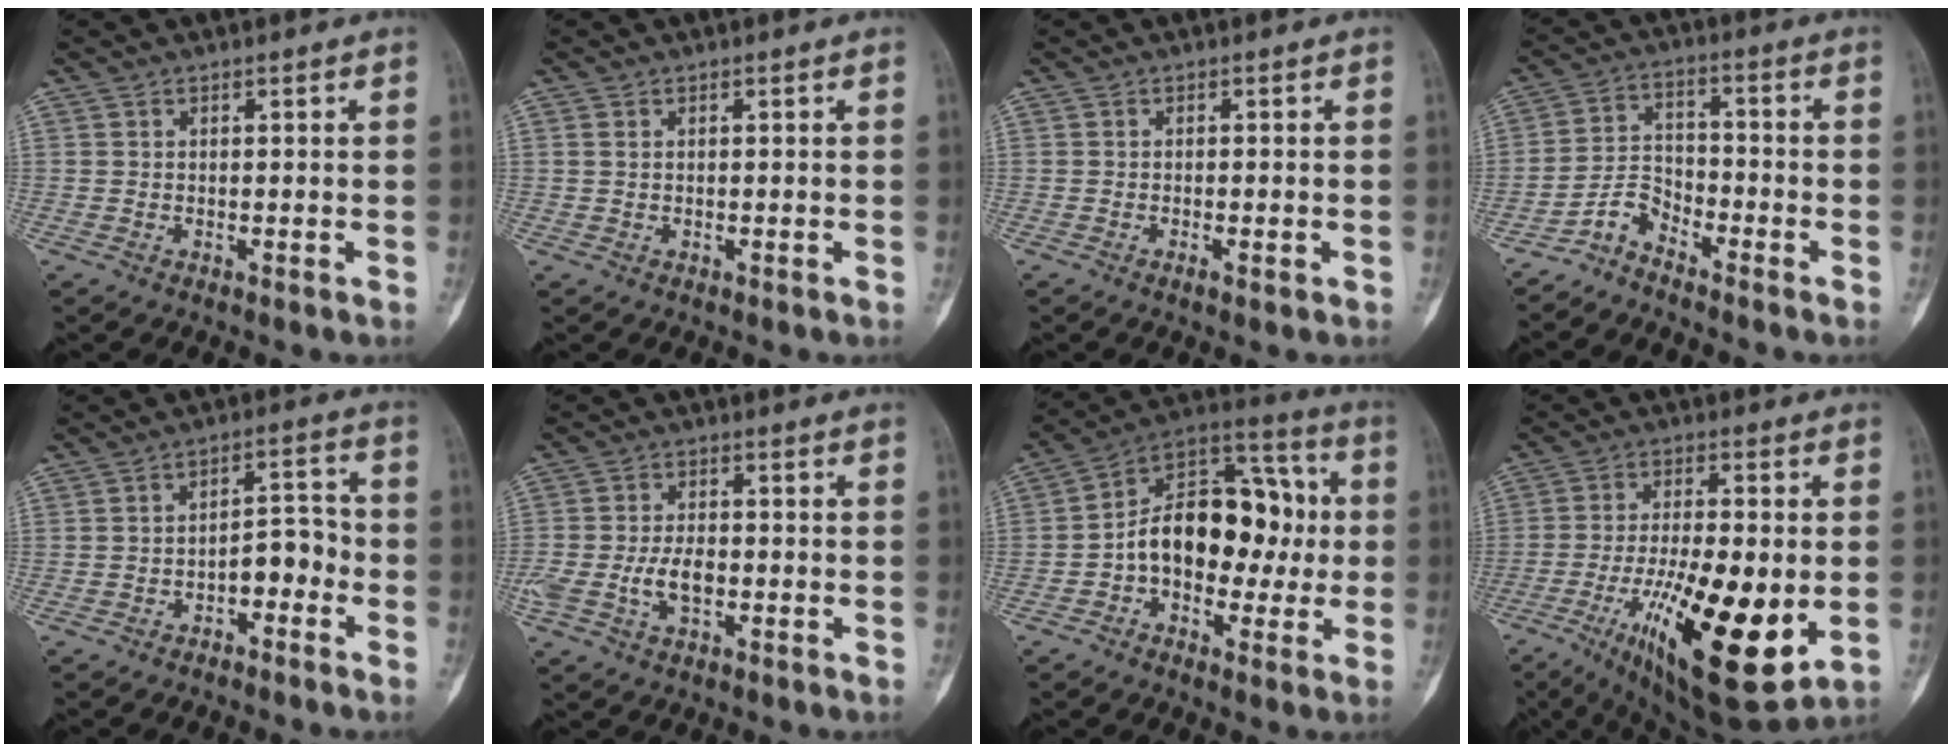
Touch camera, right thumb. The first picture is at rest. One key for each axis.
{"total": 0.7, "fx": 0.3, "fy": 0.5, "fz": 0.4, "tx": -0.010, "ty": 0.003, "tz": 0.007}
{"total": 1.7, "fx": -0.7, "fy": 0.5, "fz": 1.4, "tx": -0.024, "ty": 0.001, "tz": -0.010}
{"total": 4.9, "fx": -4.3, "fy": 1.9, "fz": 1.1, "tx": -0.017, "ty": 0.042, "tz": -0.096}
{"total": 6.1, "fx": -2.7, "fy": 3.3, "fz": 4.4, "tx": -0.047, "ty": 0.043, "tz": -0.046}
{"total": 6.0, "fx": -1.5, "fy": 3.3, "fz": 4.8, "tx": -0.097, "ty": 0.013, "tz": -0.026}
{"total": 18.4, "fx": -1.0, "fy": 12.0, "fz": 14.0, "tx": -0.177, "ty": 0.051, "tz": -0.024}
{"total": 22.7, "fx": -5.3, "fy": 7.6, "fz": 20.8, "tx": -0.340, "ty": -0.019, "tz": -0.068}